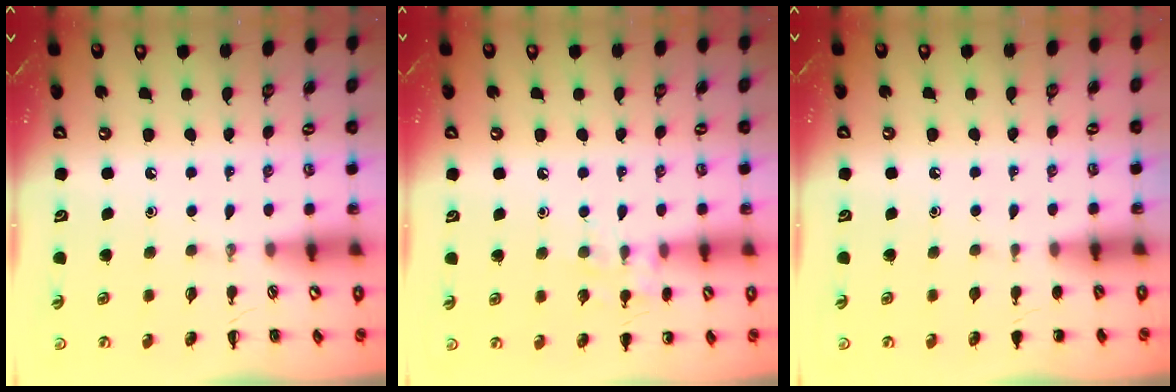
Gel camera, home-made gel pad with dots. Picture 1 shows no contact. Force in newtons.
{"total": 7.9, "press": 7.7, "slide": 1.7}
{"total": 1.2, "press": 1.2, "slide": 0.1}